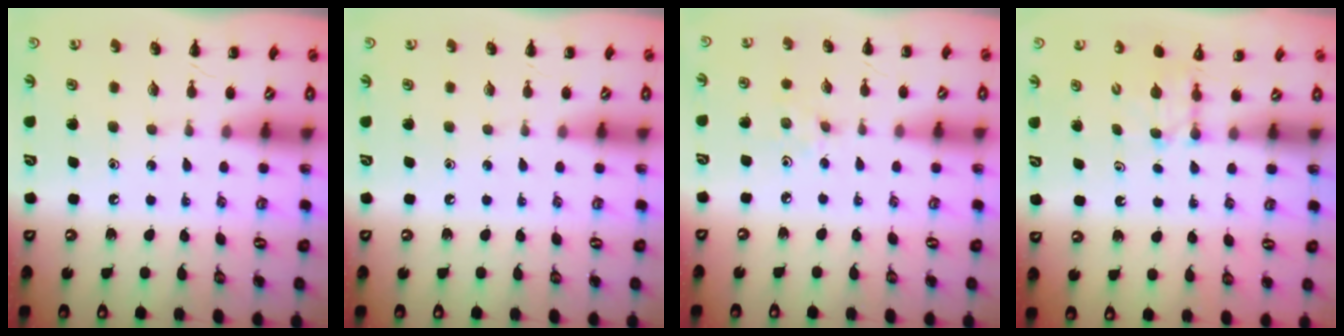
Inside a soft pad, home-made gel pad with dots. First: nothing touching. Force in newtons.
{"total": 0.0}
{"total": 2.5, "press": 2.3, "slide": 0.9}
{"total": 2.8, "press": 2.6, "slide": 1.1}